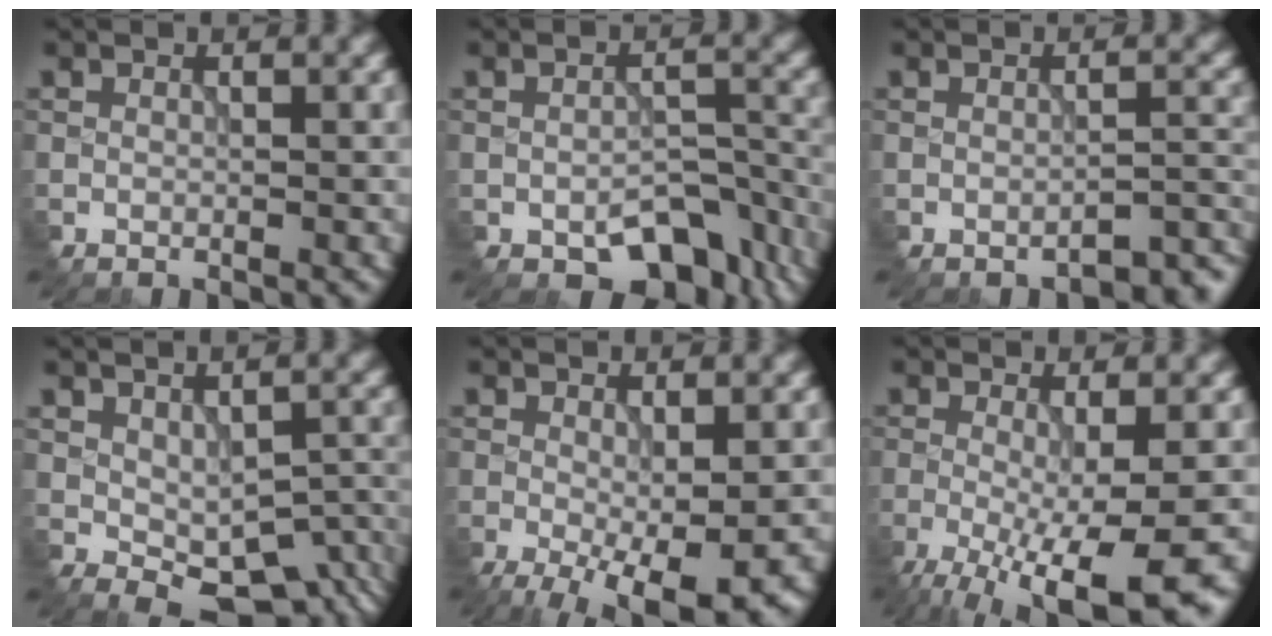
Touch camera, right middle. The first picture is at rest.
{"total": 6.1, "force": [-3.8, 3.3, 3.4], "torque": [-0.044, -0.013, -0.047]}
{"total": 3.3, "force": [-3.0, 0.5, 1.3], "torque": [-0.013, 0.004, -0.042]}
{"total": 5.9, "force": [-1.5, 3.4, 4.6], "torque": [-0.071, -0.022, -0.004]}
{"total": 7.1, "force": [-2.6, 2.1, 6.2], "torque": [-0.106, -0.021, -0.030]}
{"total": 9.9, "force": [-4.4, 2.5, 8.5], "torque": [-0.152, -0.024, -0.069]}